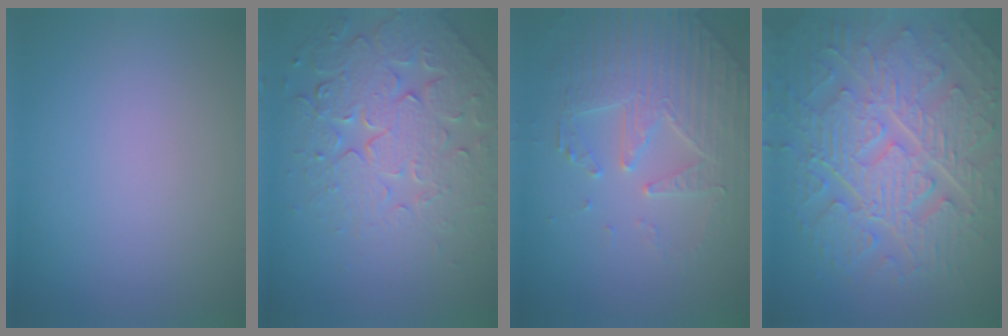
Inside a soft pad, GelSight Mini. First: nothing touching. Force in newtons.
{"total": 6.6, "press": 5.5, "slide": 3.6}
{"total": 4.4, "press": 4.2, "slide": 1.4}
{"total": 10.3, "press": 7.0, "slide": 7.6}